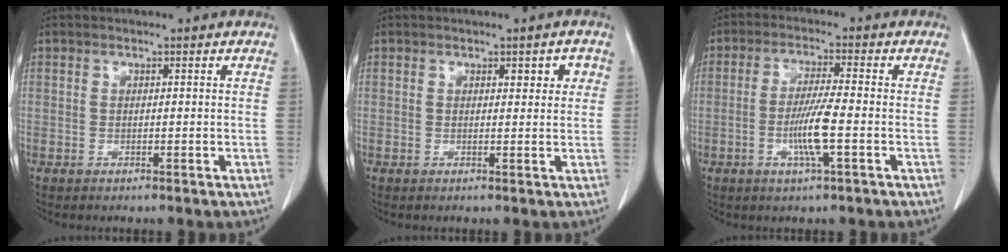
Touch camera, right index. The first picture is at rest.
{"total": 2.4, "force": [0.9, 1.1, 1.9], "torque": [-0.019, 0.006, 0.011]}
{"total": 6.5, "force": [-1.8, -0.1, 6.2], "torque": [-0.121, -0.005, -0.033]}